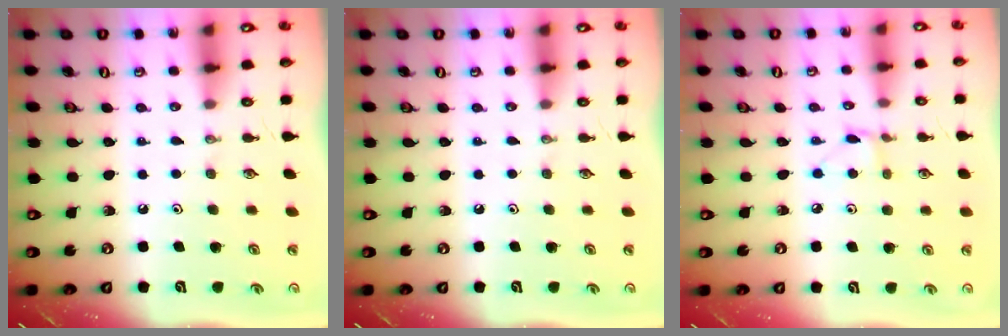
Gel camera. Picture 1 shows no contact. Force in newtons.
{"total": 0.0}
{"total": 3.3, "press": 3.3, "slide": 0.4}